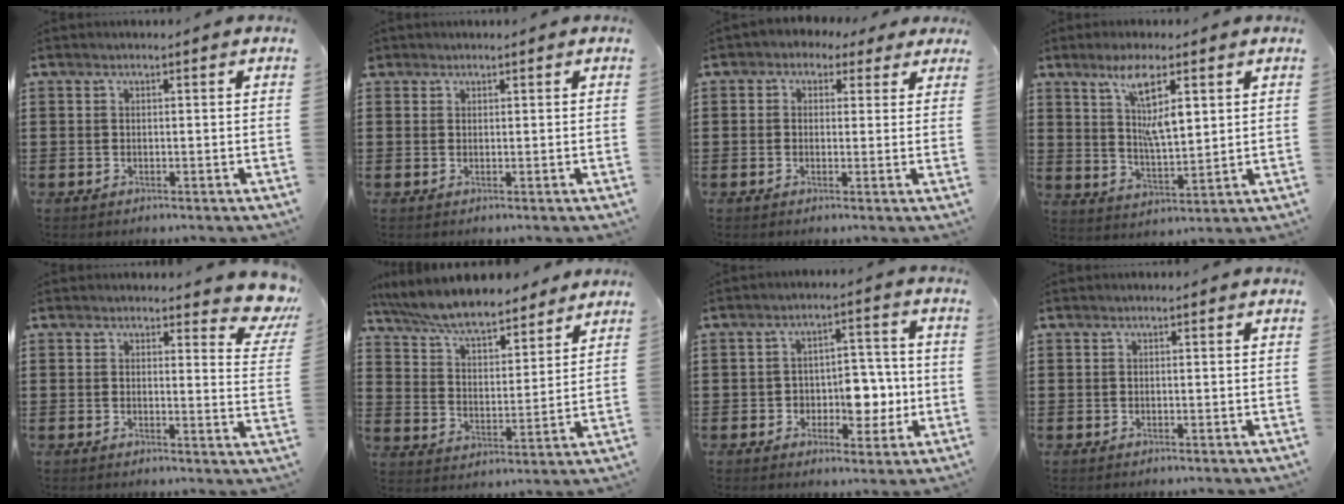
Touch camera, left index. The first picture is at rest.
{"total": 0.8, "force": [0.6, 0.5, 0.1], "torque": [-0.004, 0.003, 0.013]}
{"total": 2.1, "force": [0.7, 1.8, 0.8], "torque": [-0.025, 0.009, 0.011]}
{"total": 8.9, "force": [4.1, 2.7, 7.4], "torque": [-0.146, 0.004, 0.069]}
{"total": 4.1, "force": [3.6, 0.9, 1.9], "torque": [-0.028, -0.018, 0.060]}
{"total": 8.4, "force": [7.6, 1.4, 3.4], "torque": [-0.095, -0.033, 0.136]}
{"total": 6.5, "force": [-1.4, 4.8, 4.2], "torque": [-0.068, 0.010, -0.029]}
{"total": 0.0}